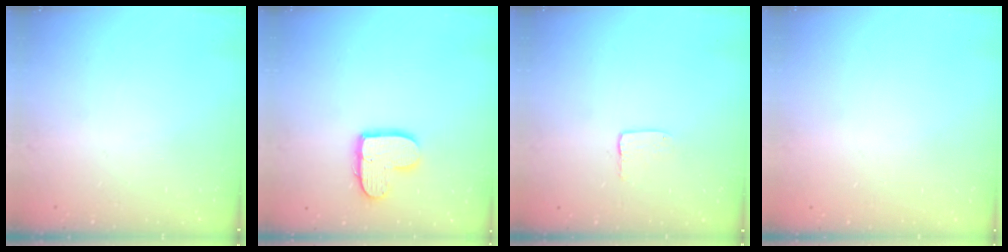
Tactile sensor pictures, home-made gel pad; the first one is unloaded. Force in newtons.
{"total": 10.8, "press": 10.7, "slide": 0.9}
{"total": 3.2, "press": 3.2, "slide": 0.2}
{"total": 0.0}